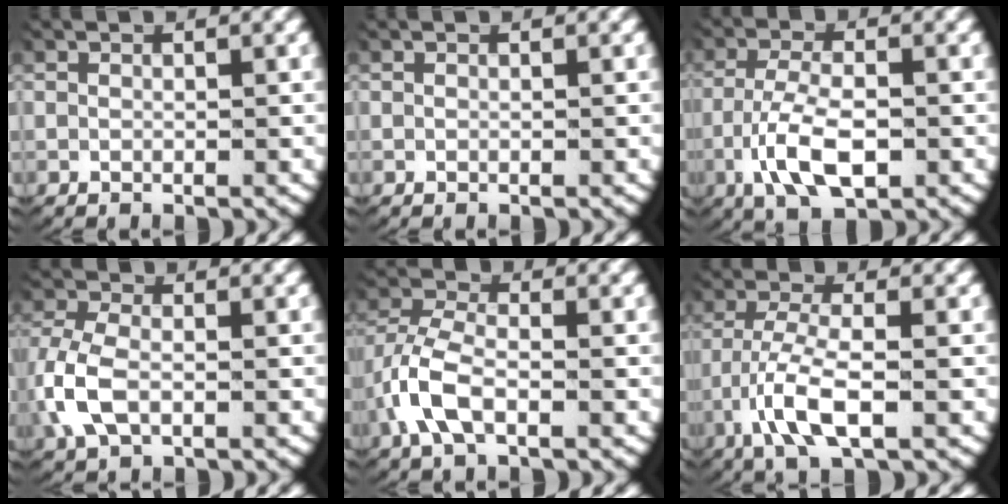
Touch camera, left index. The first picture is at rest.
{"total": 0.0}
{"total": 6.0, "force": [-2.2, 2.8, 4.8], "torque": [-0.102, -0.019, -0.028]}
{"total": 4.7, "force": [-0.7, 3.3, 3.3], "torque": [-0.102, -0.019, -0.003]}
{"total": 4.0, "force": [-1.1, 2.3, 3.0], "torque": [-0.081, -0.008, -0.019]}
{"total": 5.5, "force": [-2.0, 2.3, 4.6], "torque": [-0.114, -0.024, -0.024]}